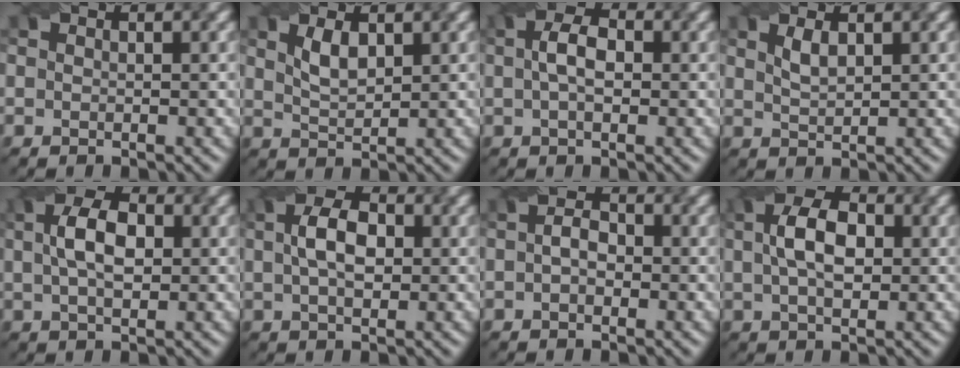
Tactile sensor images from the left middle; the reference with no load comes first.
{"total": 2.2, "force": [1.2, 1.0, 1.6], "torque": [-0.037, -0.002, 0.026]}
{"total": 3.3, "force": [0.3, 1.8, 2.8], "torque": [-0.054, 0.006, -0.001]}
{"total": 1.6, "force": [0.9, 0.5, 1.2], "torque": [-0.025, 0.000, 0.022]}
{"total": 4.9, "force": [0.9, 2.7, 4.0], "torque": [-0.078, 0.007, 0.012]}
{"total": 4.5, "force": [0.7, 2.6, 3.6], "torque": [-0.070, 0.007, 0.007]}
{"total": 2.2, "force": [-0.1, 1.5, 1.7], "torque": [-0.029, 0.006, -0.008]}
{"total": 5.3, "force": [0.9, 3.1, 4.3], "torque": [-0.081, 0.010, 0.010]}